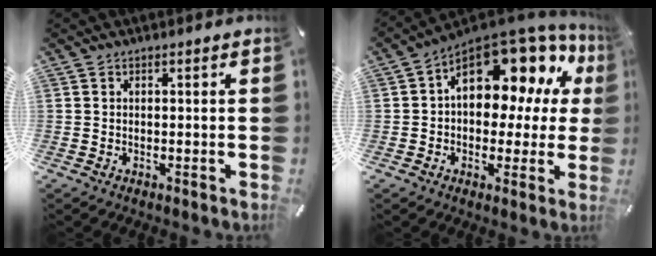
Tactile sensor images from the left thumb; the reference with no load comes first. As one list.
[{"total": 16.8, "force": [7.9, 10.0, 11.0], "torque": [-0.140, -0.068, 0.133]}]